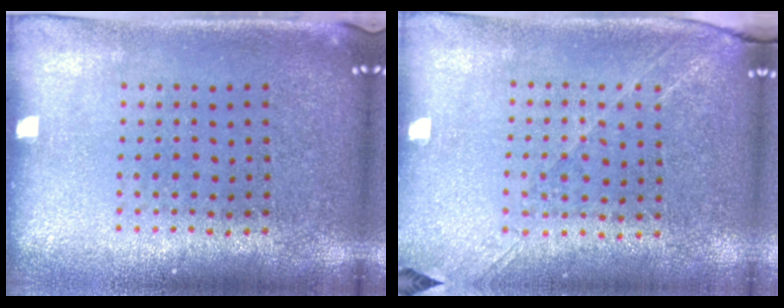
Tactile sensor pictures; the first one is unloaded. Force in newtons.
{"total": 1.3, "press": 1.2, "slide": 0.5}